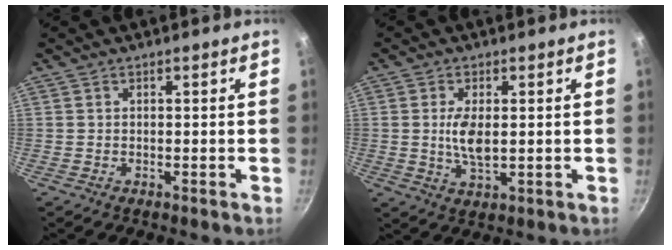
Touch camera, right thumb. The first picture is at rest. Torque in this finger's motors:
{"motor_torque": [0.93, 0.68, 0.73, -0.46, 0.02]}